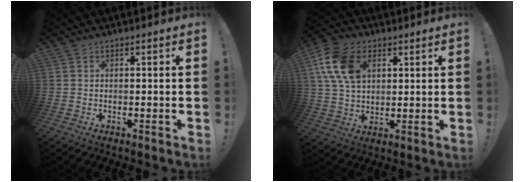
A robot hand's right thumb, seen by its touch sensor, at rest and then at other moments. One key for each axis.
{"total": 14.6, "fx": 5.0, "fy": 10.3, "fz": 9.1, "tx": -0.159, "ty": -0.005, "tz": 0.101}